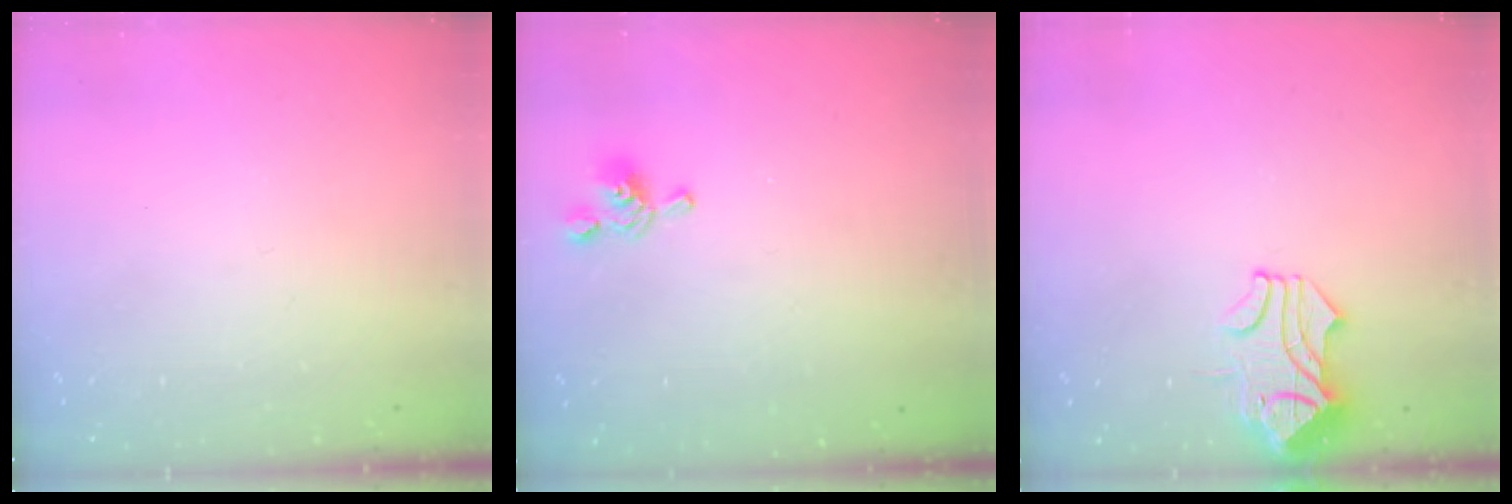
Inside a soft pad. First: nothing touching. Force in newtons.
{"total": 2.8, "press": 2.7, "slide": 0.7}
{"total": 1.5, "press": 1.1, "slide": 1.0}